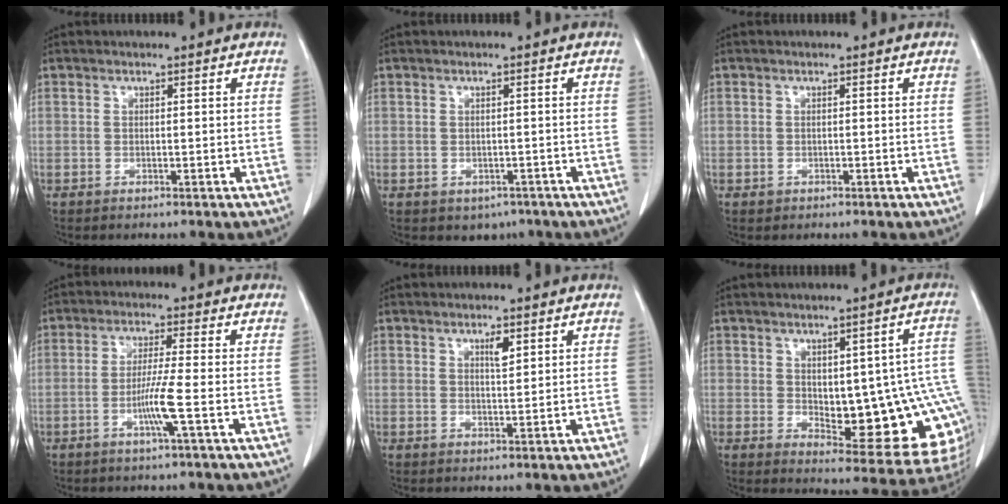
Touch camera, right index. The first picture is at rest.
{"total": 2.7, "force": [-1.4, 2.1, 0.9], "torque": [-0.005, 0.004, -0.011]}
{"total": 0.8, "force": [-0.2, 0.8, 0.0], "torque": [0.000, 0.005, -0.001]}
{"total": 5.5, "force": [-1.8, -0.9, 5.1], "torque": [-0.097, -0.010, -0.038]}
{"total": 2.2, "force": [1.2, 0.5, 1.7], "torque": [-0.031, -0.002, 0.020]}
{"total": 17.2, "force": [-1.0, 6.1, 16.0], "torque": [-0.143, 0.015, 0.011]}